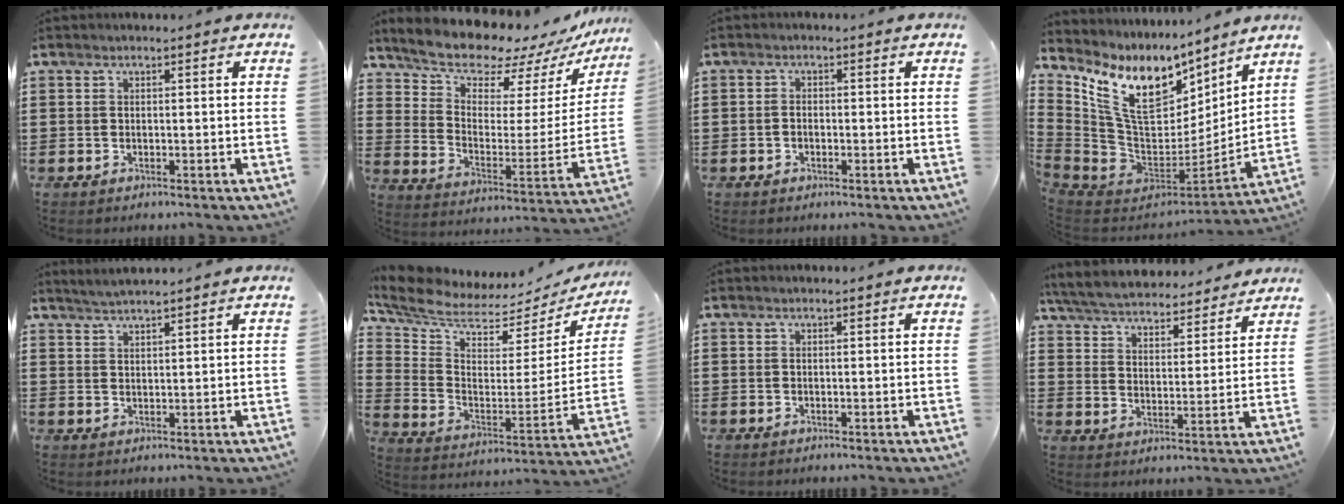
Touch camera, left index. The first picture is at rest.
{"total": 9.7, "force": [9.1, 2.5, 2.2], "torque": [-0.070, -0.077, 0.157]}
{"total": 1.1, "force": [-0.5, 0.8, 0.7], "torque": [-0.016, 0.002, -0.010]}
{"total": 14.0, "force": [7.5, 7.7, 9.0], "torque": [-0.214, -0.042, 0.139]}
{"total": 1.8, "force": [1.8, -0.4, 0.3], "torque": [-0.009, 0.001, 0.035]}
{"total": 5.3, "force": [5.0, 1.3, 1.2], "torque": [-0.058, -0.056, 0.083]}
{"total": 0.0}
{"total": 5.4, "force": [5.3, 0.4, 0.8], "torque": [-0.043, -0.035, 0.089]}